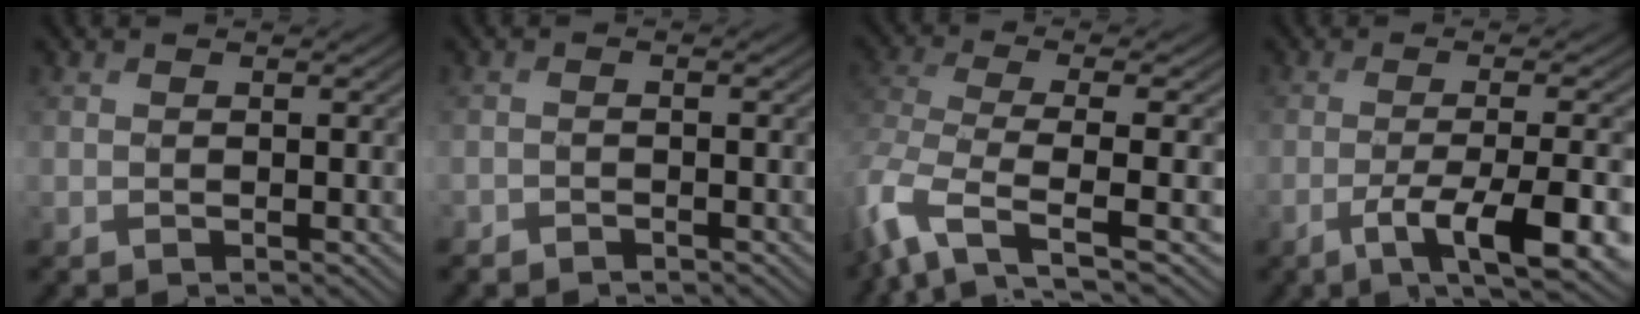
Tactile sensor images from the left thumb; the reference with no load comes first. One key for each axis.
{"total": 1.3, "fx": -1.2, "fy": 0.4, "fz": 0.2, "tx": -0.004, "ty": -0.002, "tz": -0.027}
{"total": 8.5, "fx": -3.4, "fy": 3.1, "fz": 7.2, "tx": -0.174, "ty": -0.018, "tz": -0.076}
{"total": 9.6, "fx": -4.3, "fy": 1.9, "fz": 8.3, "tx": -0.127, "ty": -0.002, "tz": -0.063}